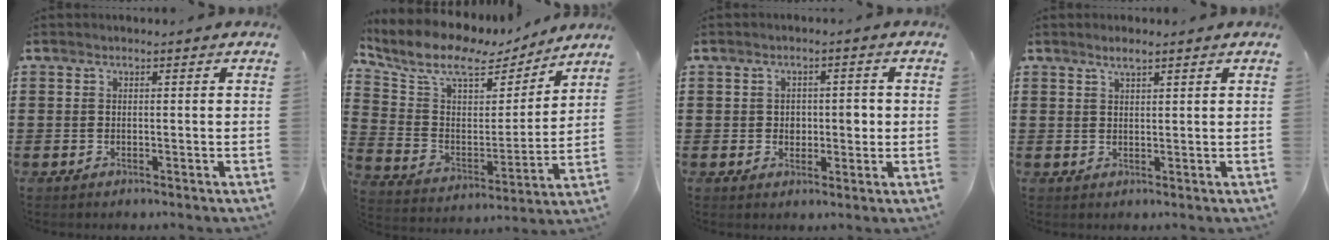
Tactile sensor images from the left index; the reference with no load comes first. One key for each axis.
{"total": 9.6, "fx": 7.5, "fy": 3.9, "fz": 4.6, "tx": -0.122, "ty": -0.041, "tz": 0.124}
{"total": 2.8, "fx": 0.1, "fy": 1.8, "fz": 2.1, "tx": -0.029, "ty": -0.001, "tz": -0.005}
{"total": 2.0, "fx": 1.5, "fy": 0.3, "fz": 1.2, "tx": -0.025, "ty": 0.002, "tz": 0.027}